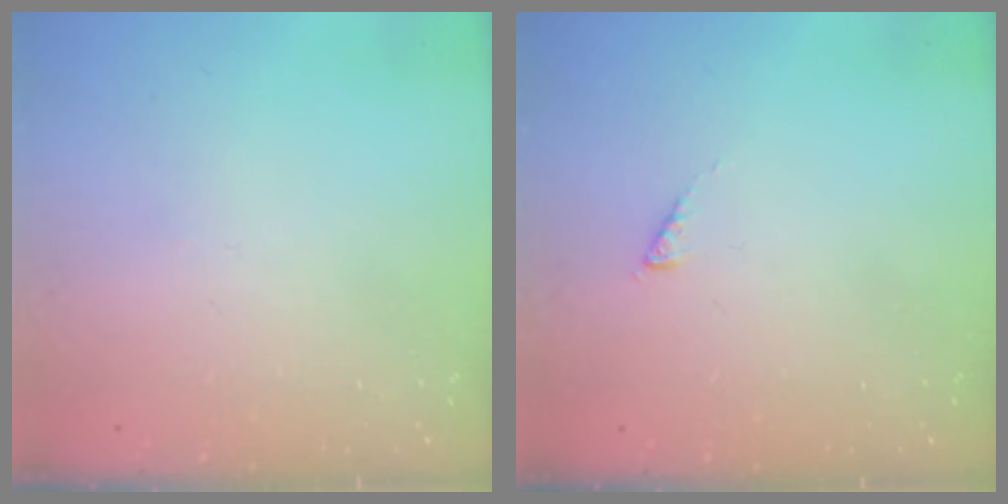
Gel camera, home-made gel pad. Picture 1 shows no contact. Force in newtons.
{"total": 1.6, "press": 1.5, "slide": 0.3}